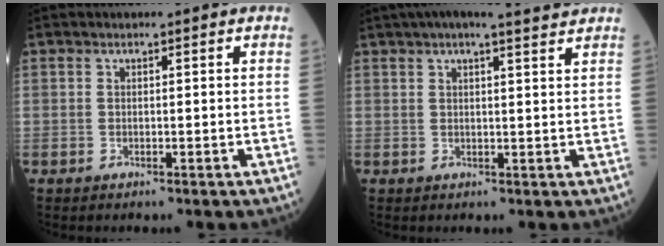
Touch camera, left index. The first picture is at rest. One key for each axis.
{"total": 9.5, "fx": 8.2, "fy": 0.6, "fz": 4.7, "tx": -0.073, "ty": 0.026, "tz": 0.100}